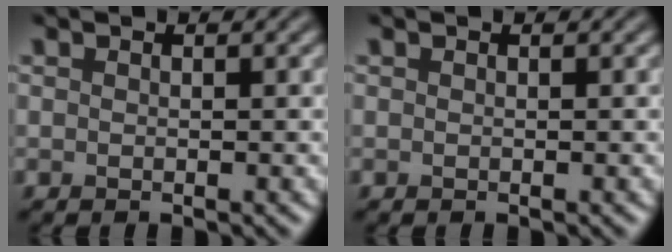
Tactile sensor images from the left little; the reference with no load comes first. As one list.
[{"total": 0.0}]